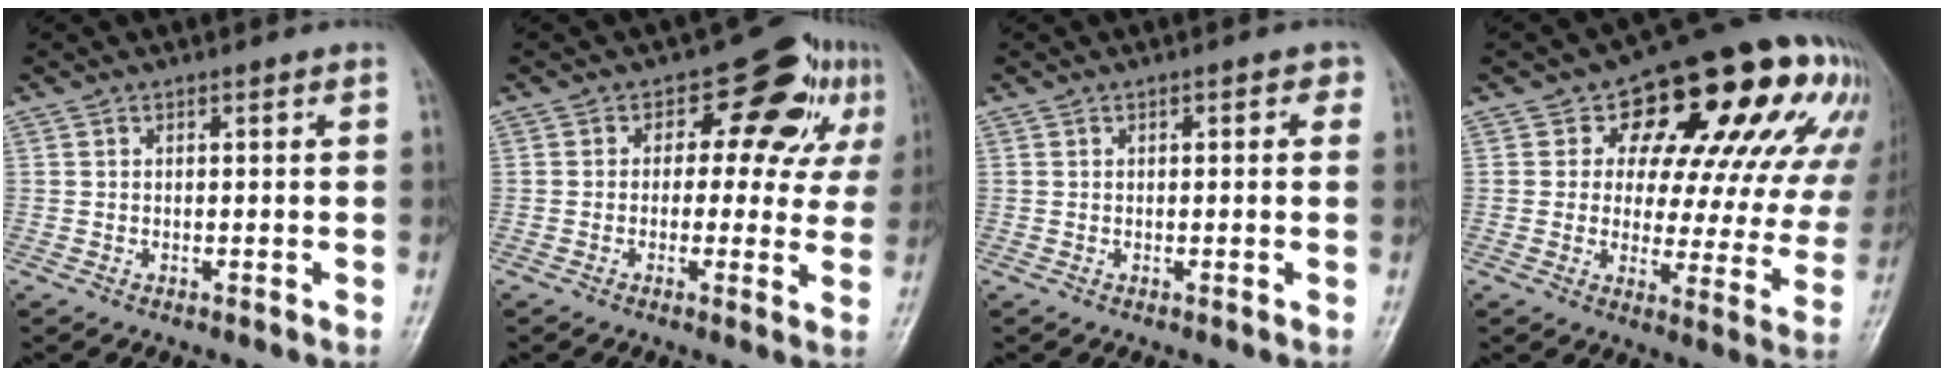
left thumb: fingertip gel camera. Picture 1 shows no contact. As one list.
[{"total": 11.5, "force": [3.8, 7.7, 7.6], "torque": [-0.034, 0.009, 0.039]}, {"total": 2.0, "force": [0.6, 1.2, 1.5], "torque": [-0.006, 0.003, 0.002]}, {"total": 25.0, "force": [11.9, 13.4, 17.5], "torque": [-0.189, 0.001, 0.152]}]